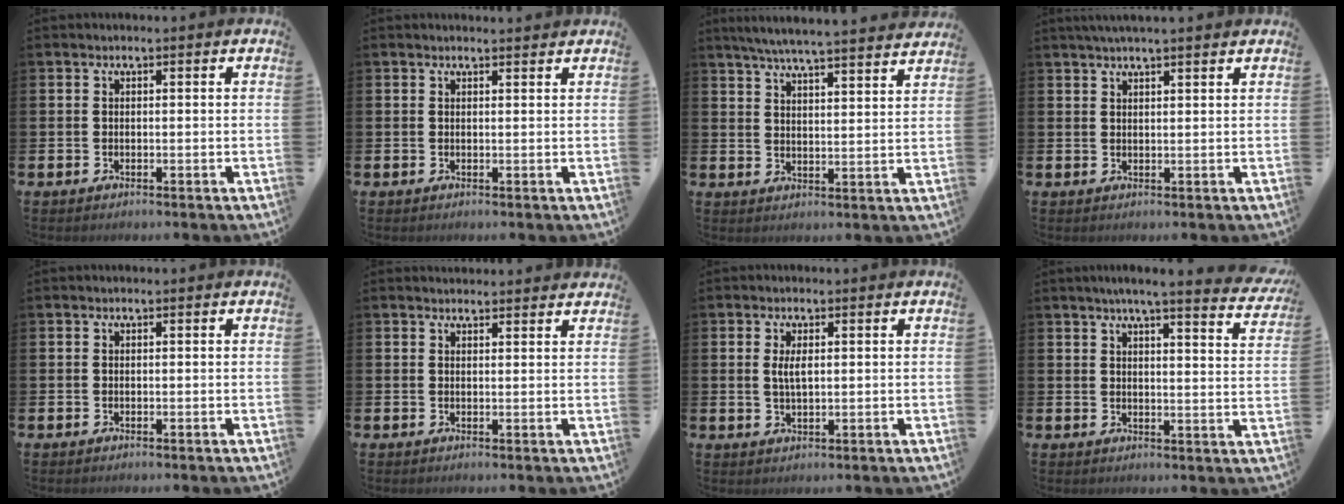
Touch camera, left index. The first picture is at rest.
{"total": 0.9, "force": [0.9, 0.1, 0.1], "torque": [0.006, -0.003, 0.015]}
{"total": 6.3, "force": [6.0, -0.2, 1.8], "torque": [-0.045, -0.039, 0.104]}
{"total": 2.8, "force": [2.6, -0.1, 1.0], "torque": [-0.023, -0.004, 0.047]}
{"total": 0.0}
{"total": 1.9, "force": [1.9, 0.2, -0.1], "torque": [0.013, -0.012, 0.032]}
{"total": 3.0, "force": [0.5, 1.9, 2.2], "torque": [-0.027, 0.002, 0.004]}
{"total": 5.2, "force": [4.7, -0.1, 2.2], "torque": [-0.044, -0.030, 0.076]}